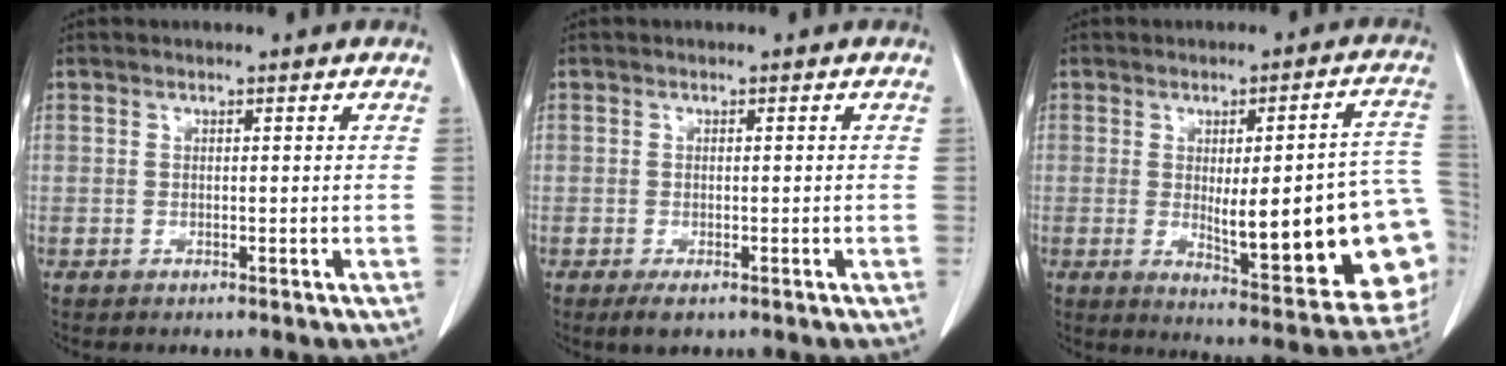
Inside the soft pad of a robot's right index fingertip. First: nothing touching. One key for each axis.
{"total": 2.1, "fx": -1.3, "fy": 0.9, "fz": 1.4, "tx": -0.027, "ty": -0.004, "tz": -0.017}
{"total": 22.8, "fx": -2.9, "fy": 5.0, "fz": 22.1, "tx": -0.197, "ty": 0.010, "tz": -0.012}